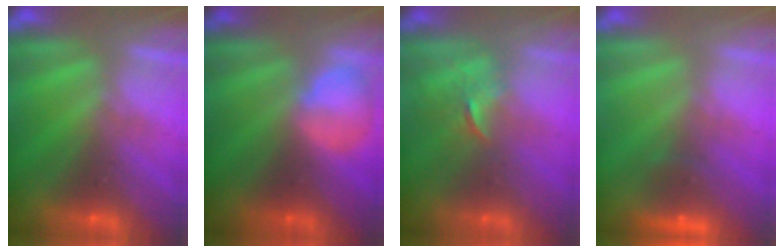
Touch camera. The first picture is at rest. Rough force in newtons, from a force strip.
{"total": 2.4}
{"total": 2.5}
{"total": 2.4}